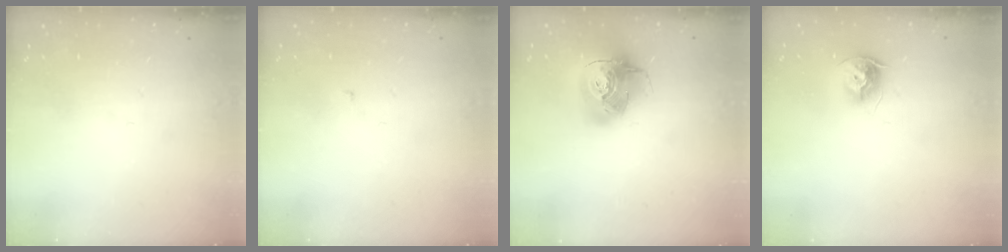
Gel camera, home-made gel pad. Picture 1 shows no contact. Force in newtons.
{"total": 1.8, "press": 1.8, "slide": 0.2}
{"total": 17.5, "press": 17.4, "slide": 2.0}
{"total": 8.5, "press": 8.5, "slide": 0.4}